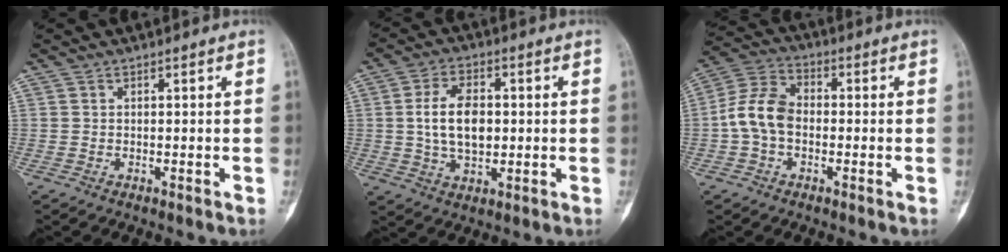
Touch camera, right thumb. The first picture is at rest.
{"total": 9.9, "force": [0.6, 5.9, 7.9], "torque": [-0.135, 0.003, 0.015]}
{"total": 9.2, "force": [-1.2, 6.4, 6.5], "torque": [-0.121, 0.030, -0.036]}